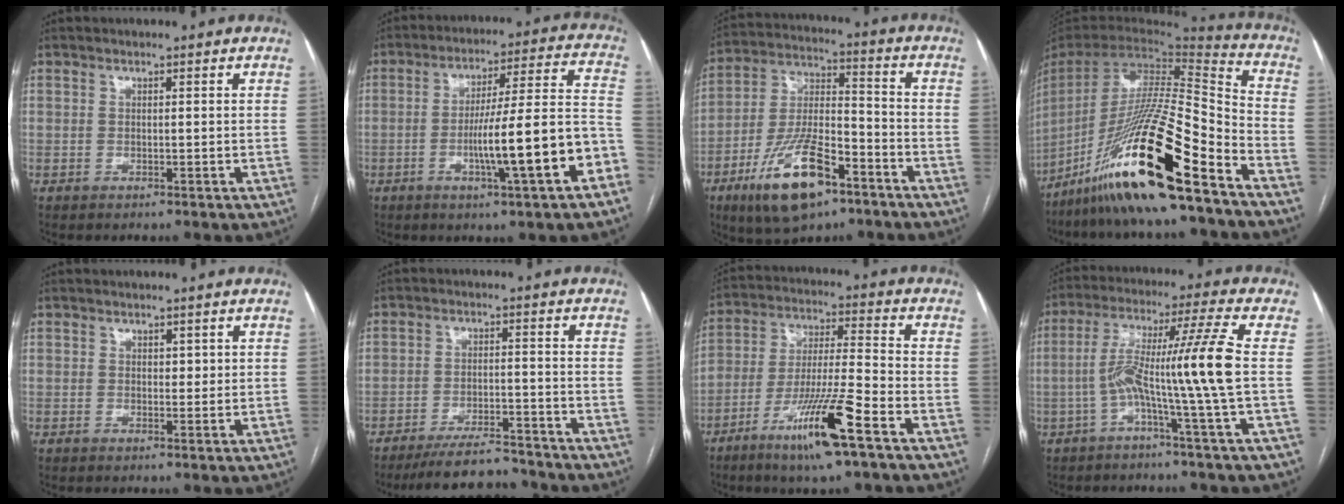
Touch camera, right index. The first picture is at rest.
{"total": 14.6, "force": [-5.4, 0.7, 13.5], "torque": [-0.197, 0.018, -0.074]}
{"total": 15.8, "force": [-8.8, 5.4, 11.9], "torque": [-0.234, -0.002, -0.149]}
{"total": 26.4, "force": [-16.6, 1.8, 20.4], "torque": [-0.381, -0.037, -0.300]}
{"total": 1.4, "force": [0.6, 1.0, 0.8], "torque": [-0.008, 0.000, 0.008]}
{"total": 9.4, "force": [-8.9, 1.6, 2.6], "torque": [-0.036, 0.002, -0.144]}
{"total": 14.0, "force": [-7.8, 0.5, 11.6], "torque": [-0.223, -0.019, -0.143]}
{"total": 11.2, "force": [-2.0, -2.6, 10.7], "torque": [-0.197, 0.028, -0.037]}